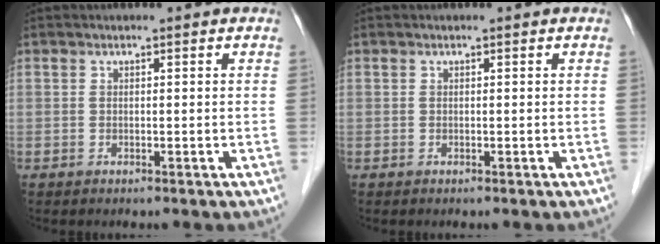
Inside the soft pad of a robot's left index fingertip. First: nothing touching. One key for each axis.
{"total": 0.0}